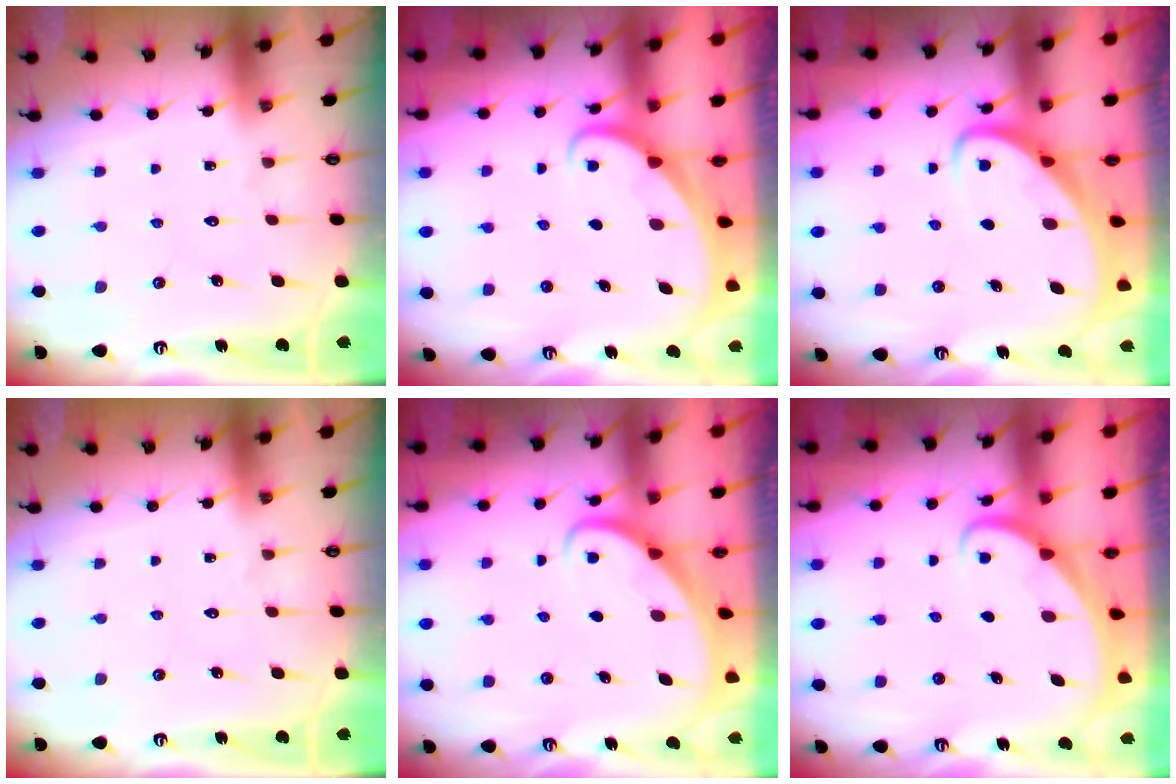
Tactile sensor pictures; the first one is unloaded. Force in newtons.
{"total": 1.8, "press": 1.8, "slide": 0.0}
{"total": 3.2, "press": 3.2, "slide": 0.4}
{"total": 0.0}
{"total": 2.3, "press": 2.3, "slide": 0.2}
{"total": 1.8, "press": 1.8, "slide": 0.0}